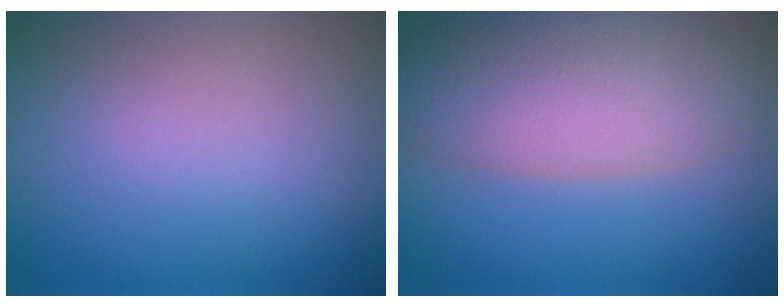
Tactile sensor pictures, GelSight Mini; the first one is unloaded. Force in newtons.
{"total": 7.2, "press": 7.2, "slide": 0.7}